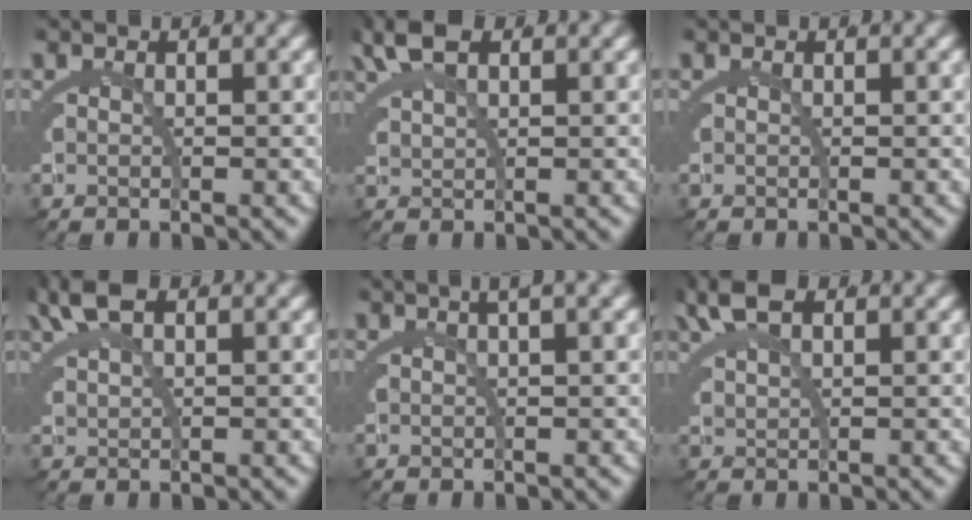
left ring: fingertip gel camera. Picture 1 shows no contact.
{"total": 2.6, "force": [2.2, 0.0, 1.5], "torque": [-0.037, 0.003, 0.046]}
{"total": 0.0}
{"total": 2.6, "force": [2.0, 0.1, 1.6], "torque": [-0.040, 0.005, 0.043]}
{"total": 2.0, "force": [1.1, -0.7, 1.5], "torque": [-0.005, 0.013, 0.018]}
{"total": 2.7, "force": [2.1, 0.1, 1.6], "torque": [-0.039, 0.003, 0.046]}